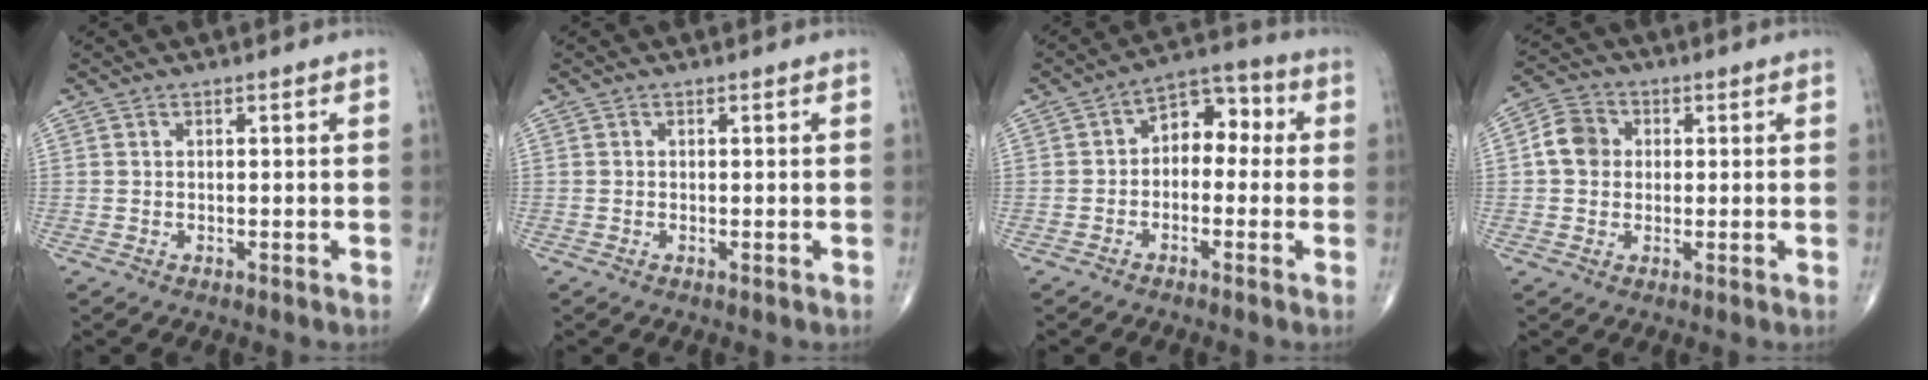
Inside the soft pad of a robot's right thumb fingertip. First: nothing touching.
{"total": 0.0}
{"total": 8.0, "force": [0.1, 5.4, 5.9], "torque": [-0.052, 0.039, -0.016]}
{"total": 6.0, "force": [0.5, 5.2, 2.9], "torque": [-0.041, 0.014, -0.001]}